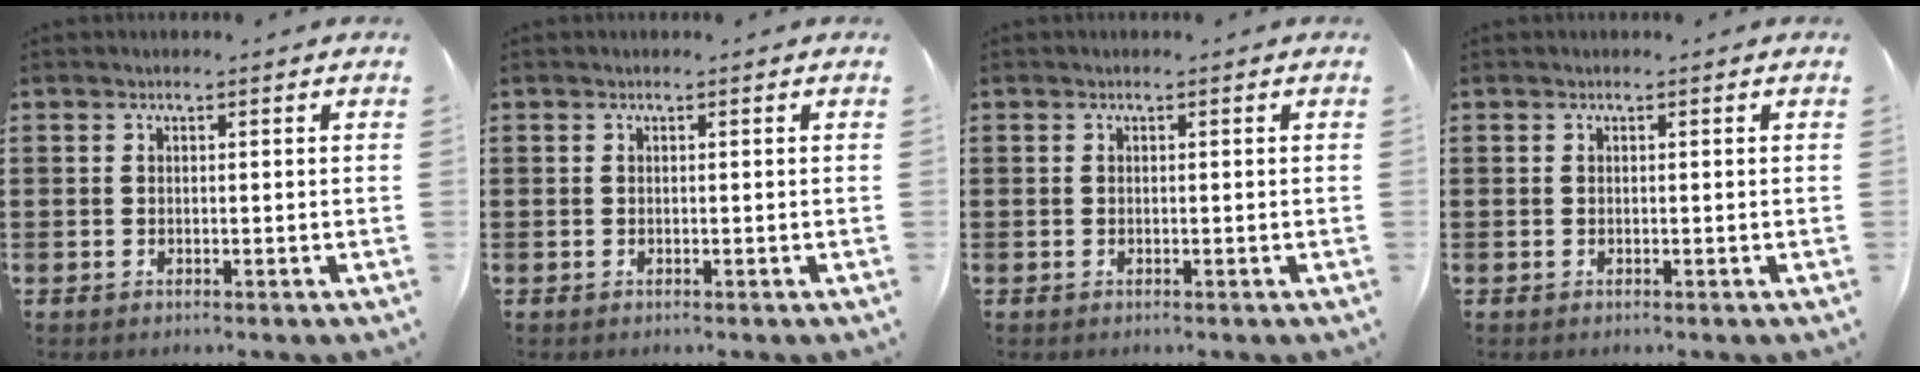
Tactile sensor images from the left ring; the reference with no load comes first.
{"total": 0.0}
{"total": 0.0}
{"total": 0.0}